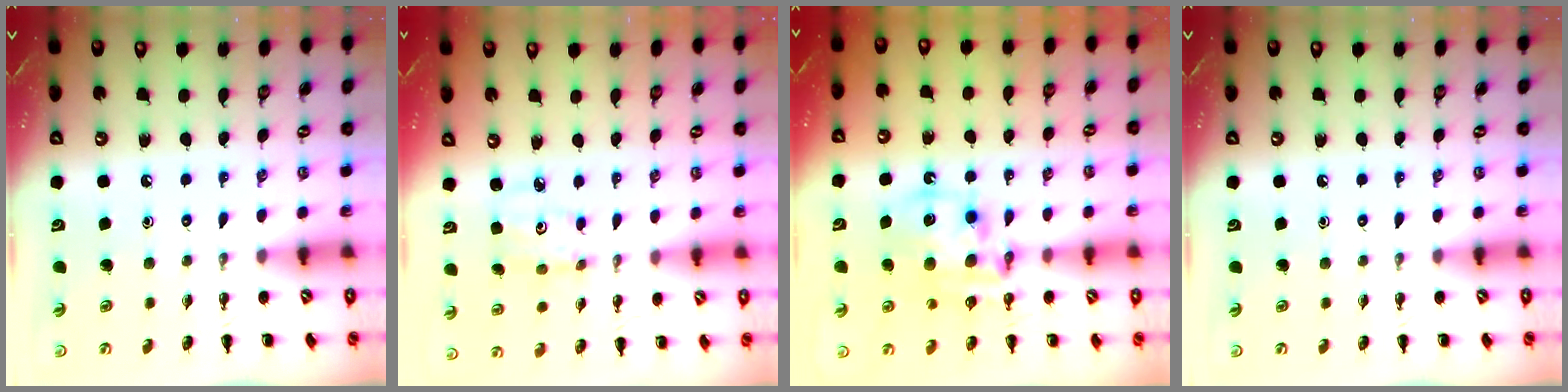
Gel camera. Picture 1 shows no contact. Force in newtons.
{"total": 2.8, "press": 2.8, "slide": 0.4}
{"total": 12.1, "press": 11.7, "slide": 3.1}
{"total": 0.0}